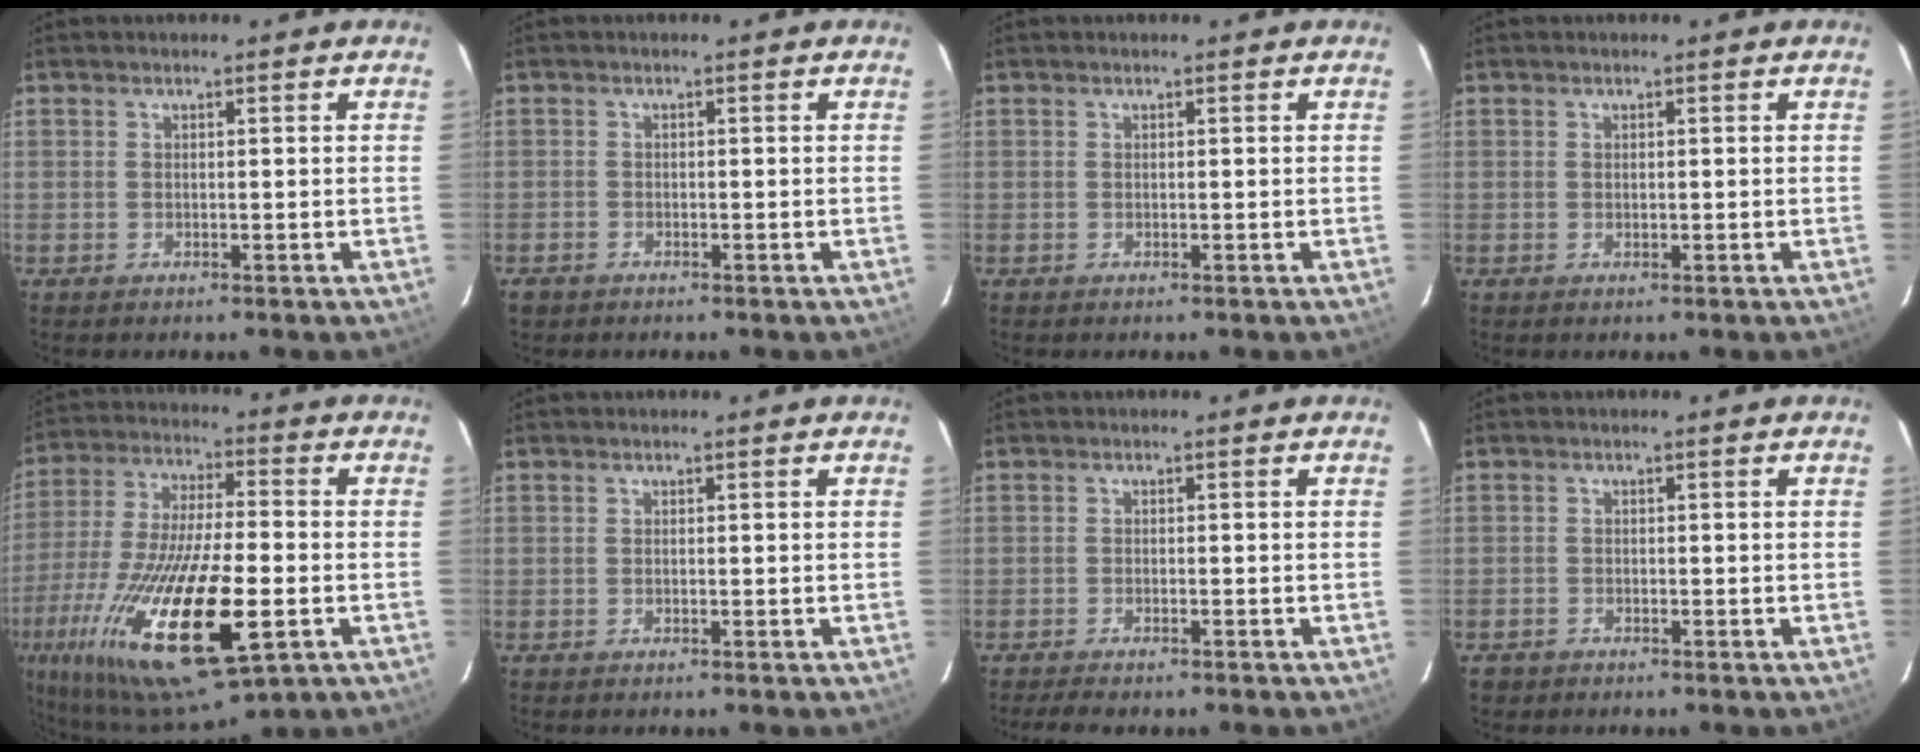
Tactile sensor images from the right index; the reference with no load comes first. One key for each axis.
{"total": 1.9, "fx": -1.2, "fy": 1.4, "fz": 0.4, "tx": -0.015, "ty": -0.001, "tz": -0.019}
{"total": 0.0}
{"total": 0.0}
{"total": 29.4, "fx": -11.0, "fy": 9.9, "fz": 25.4, "tx": -0.516, "ty": -0.078, "tz": -0.192}
{"total": 0.0}
{"total": 4.6, "fx": -3.9, "fy": 1.1, "fz": 2.2, "tx": -0.052, "ty": -0.012, "tz": -0.062}
{"total": 2.0, "fx": -1.2, "fy": 1.6, "fz": 0.4, "tx": -0.014, "ty": 0.001, "tz": -0.017}